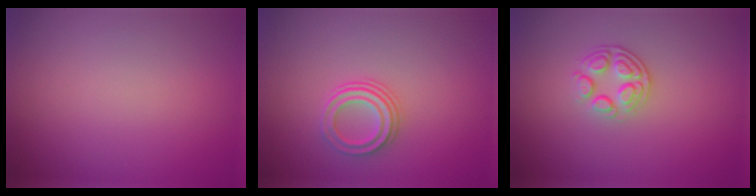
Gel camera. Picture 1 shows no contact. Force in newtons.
{"total": 2.5, "press": 2.1, "slide": 1.4}
{"total": 3.0, "press": 2.3, "slide": 1.9}